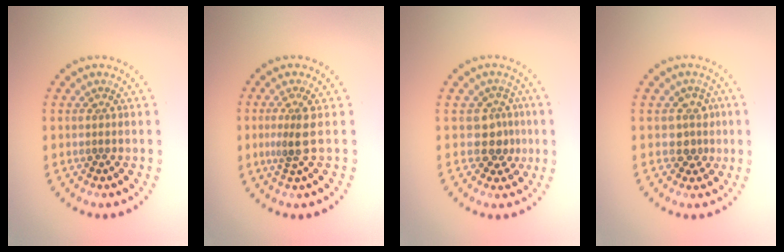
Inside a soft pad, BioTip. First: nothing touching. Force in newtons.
{"total": 2.4, "press": 1.8, "slide": 1.6}
{"total": 2.5, "press": 2.1, "slide": 1.3}
{"total": 2.2, "press": 1.8, "slide": 1.2}